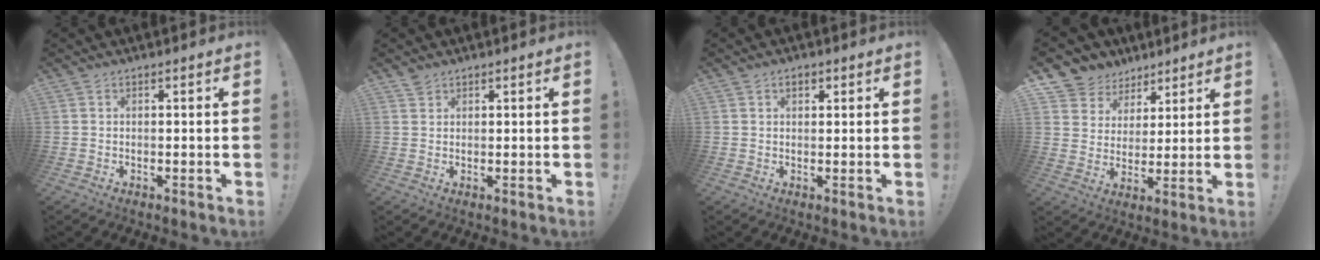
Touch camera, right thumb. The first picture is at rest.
{"total": 1.9, "force": [1.6, 0.9, 0.4], "torque": [-0.002, -0.006, 0.031]}
{"total": 2.1, "force": [1.0, 1.3, 1.3], "torque": [-0.017, 0.000, 0.015]}
{"total": 8.5, "force": [5.0, 6.8, 0.8], "torque": [-0.019, -0.037, 0.104]}